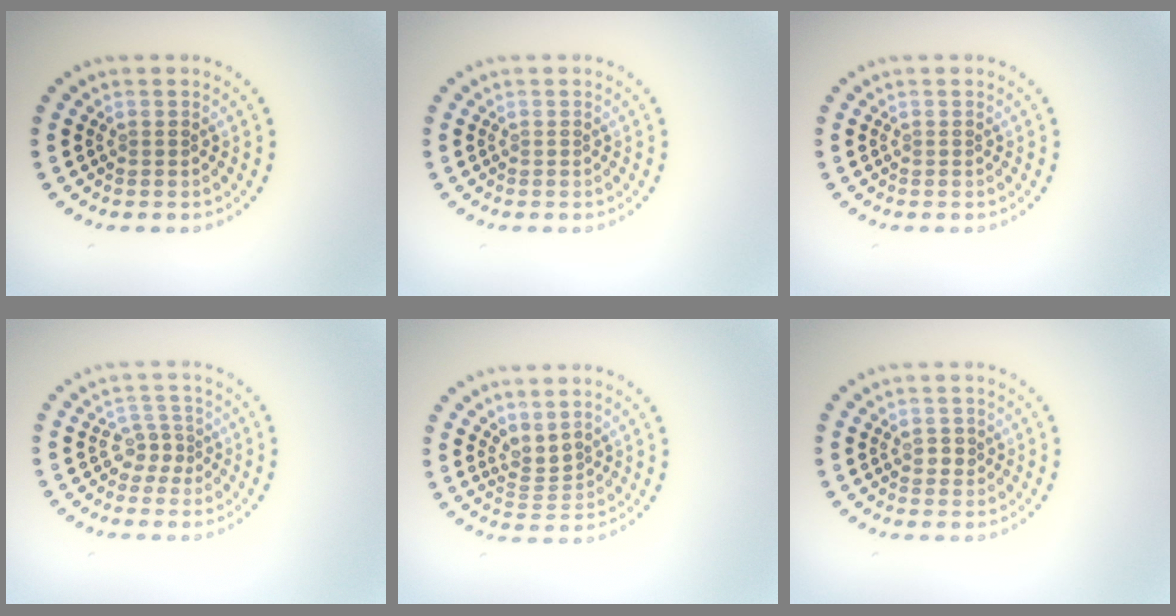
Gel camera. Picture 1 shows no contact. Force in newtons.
{"total": 0.0}
{"total": 0.0}
{"total": 2.0, "press": 1.3, "slide": 1.4}
{"total": 1.8, "press": 1.3, "slide": 1.3}
{"total": 1.2, "press": 1.2, "slide": 0.3}